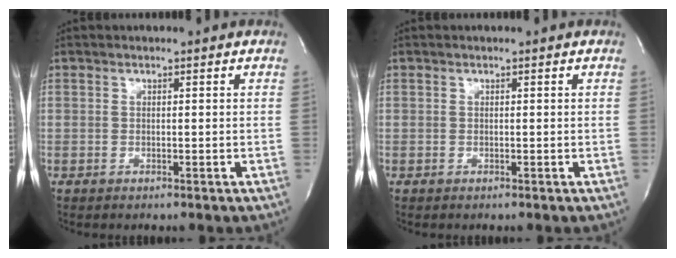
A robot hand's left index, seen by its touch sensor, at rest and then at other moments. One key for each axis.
{"total": 0.0}